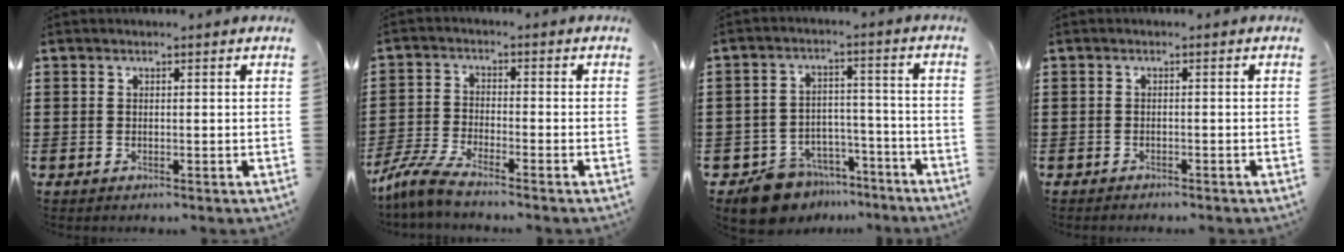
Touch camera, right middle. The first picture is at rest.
{"total": 5.0, "force": [-4.4, 0.4, 2.3], "torque": [-0.067, -0.011, -0.092]}
{"total": 7.8, "force": [-7.2, 3.0, 0.9], "torque": [-0.021, 0.034, -0.140]}
{"total": 0.9, "force": [-0.9, 0.2, 0.0], "torque": [-0.002, 0.003, -0.021]}